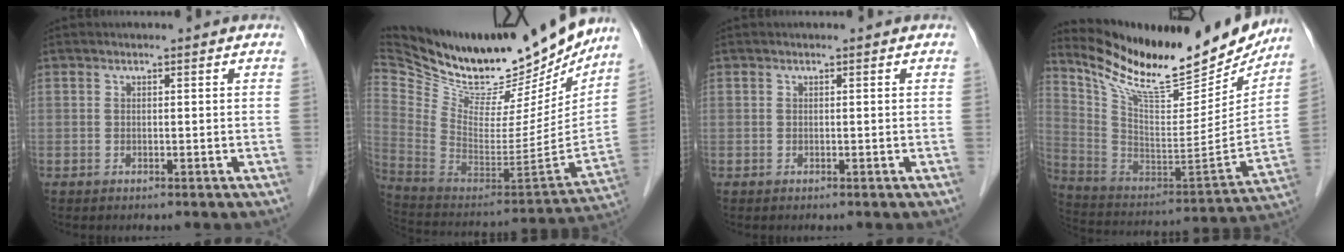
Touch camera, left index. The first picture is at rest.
{"total": 29.2, "force": [24.7, 9.0, 12.7], "torque": [-0.241, -0.043, 0.384]}
{"total": 0.0}
{"total": 25.0, "force": [21.4, 6.4, 11.3], "torque": [-0.195, -0.035, 0.329]}